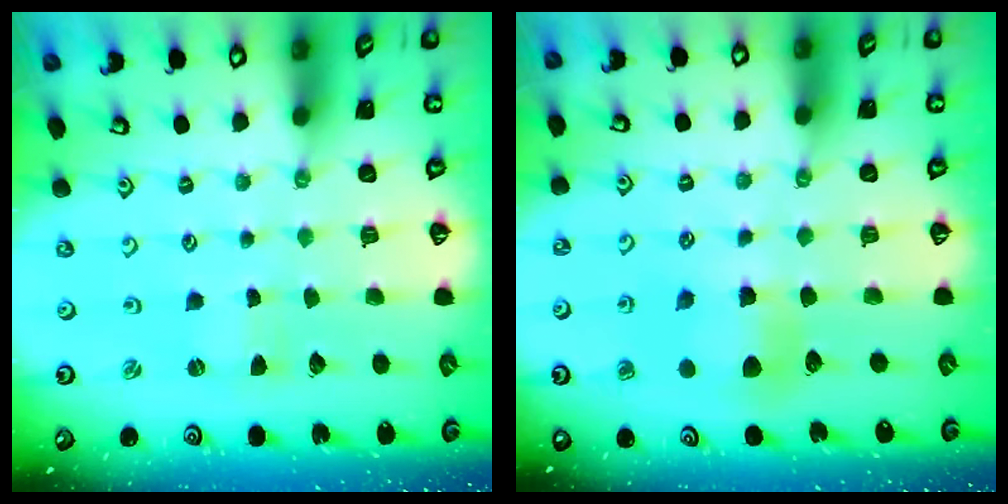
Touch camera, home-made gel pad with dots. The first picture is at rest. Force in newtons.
{"total": 6.1, "press": 6.1, "slide": 0.4}